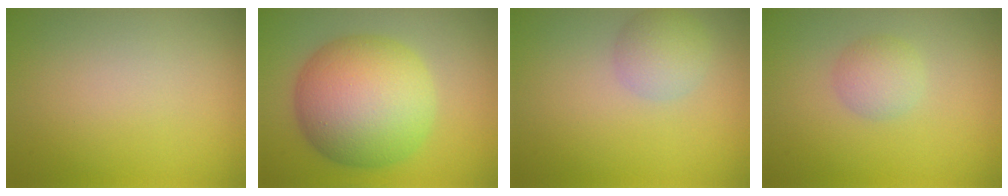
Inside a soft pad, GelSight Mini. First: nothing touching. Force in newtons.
{"total": 10.8, "press": 10.8, "slide": 0.2}
{"total": 2.6, "press": 2.6, "slide": 0.1}
{"total": 2.0, "press": 2.0, "slide": 0.0}